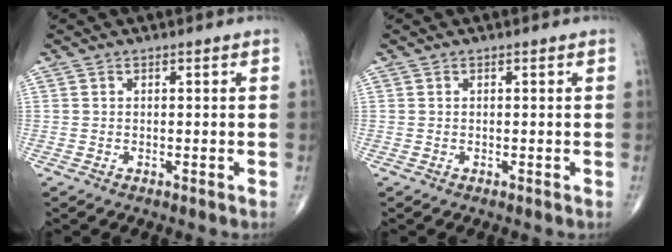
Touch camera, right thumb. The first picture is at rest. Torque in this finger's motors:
{"motor_torque": [0.01, 0.01, -0.04, 0.00, 0.00]}